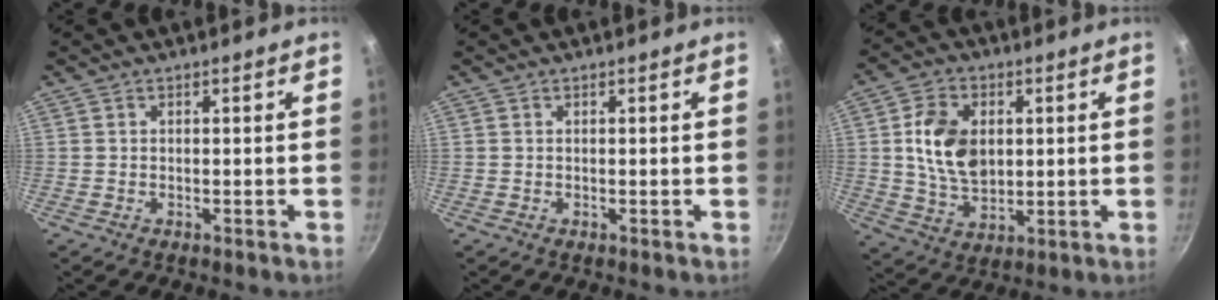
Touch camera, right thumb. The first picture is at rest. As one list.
[{"total": 0.0}, {"total": 11.8, "force": [1.7, 8.2, 8.4], "torque": [-0.133, -0.008, 0.035]}]